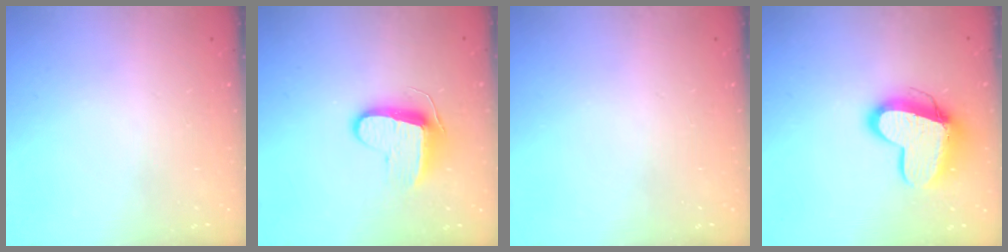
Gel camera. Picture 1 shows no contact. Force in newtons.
{"total": 9.7, "press": 9.7, "slide": 0.4}
{"total": 0.0}
{"total": 13.5, "press": 13.5, "slide": 1.1}